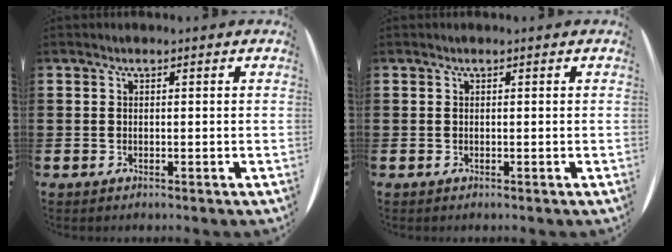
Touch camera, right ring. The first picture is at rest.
{"total": 0.0}